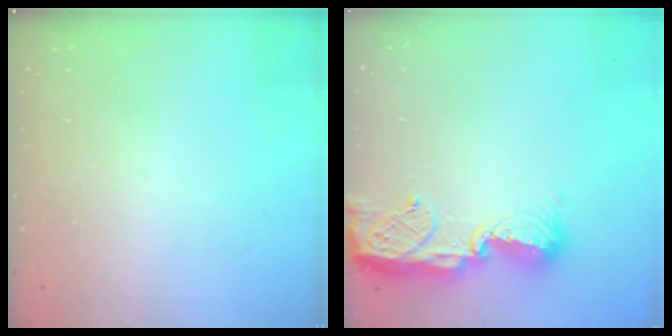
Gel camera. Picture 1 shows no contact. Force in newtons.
{"total": 11.6, "press": 11.5, "slide": 1.1}